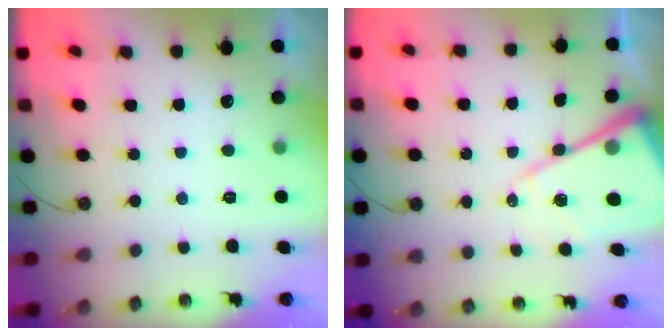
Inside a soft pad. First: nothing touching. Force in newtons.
{"total": 17.2, "press": 17.1, "slide": 1.7}